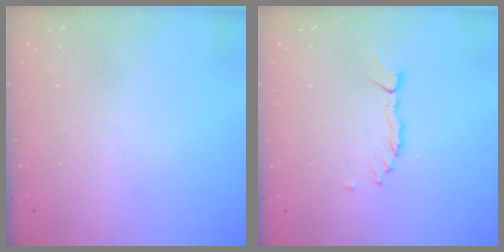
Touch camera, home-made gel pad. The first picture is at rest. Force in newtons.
{"total": 0.9, "press": 0.9, "slide": 0.1}